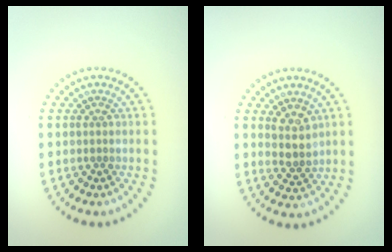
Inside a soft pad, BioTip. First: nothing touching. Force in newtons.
{"total": 2.3, "press": 2.0, "slide": 1.1}